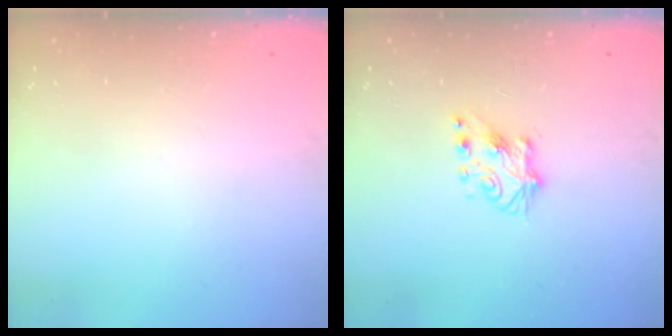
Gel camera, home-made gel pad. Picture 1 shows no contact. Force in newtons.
{"total": 6.4, "press": 6.3, "slide": 0.9}